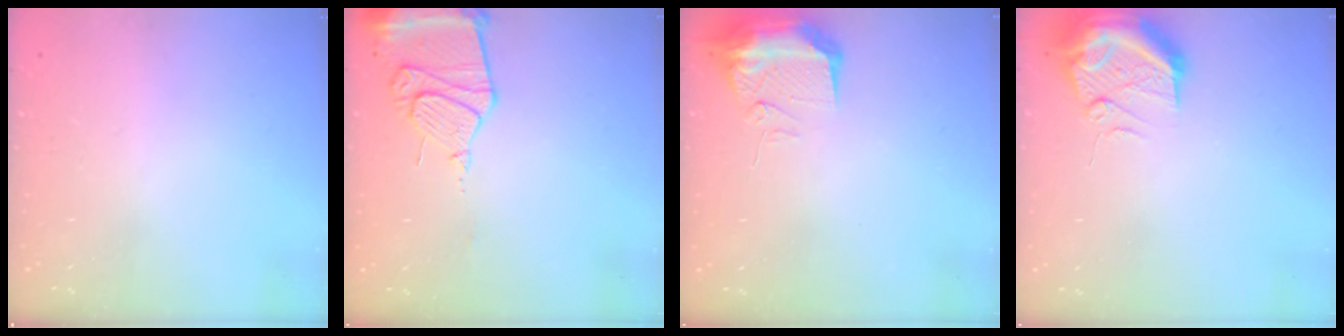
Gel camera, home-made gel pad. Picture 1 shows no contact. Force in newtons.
{"total": 13.3, "press": 13.2, "slide": 1.4}
{"total": 14.9, "press": 12.1, "slide": 8.7}
{"total": 12.7, "press": 12.5, "slide": 2.3}